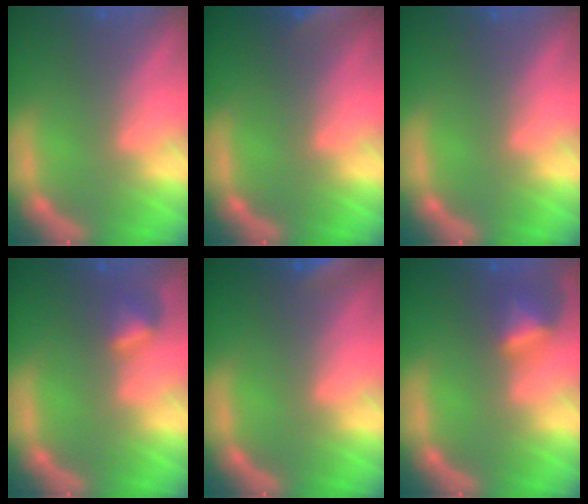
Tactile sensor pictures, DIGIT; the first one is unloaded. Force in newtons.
{"total": 8.9}
{"total": 0.0}
{"total": 1.9}
{"total": 4.0}
{"total": 2.9}